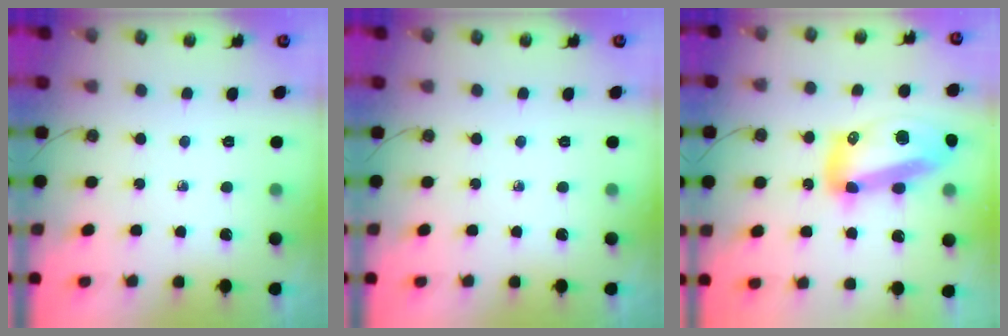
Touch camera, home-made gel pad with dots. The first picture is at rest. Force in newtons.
{"total": 0.0}
{"total": 18.4, "press": 18.3, "slide": 1.8}